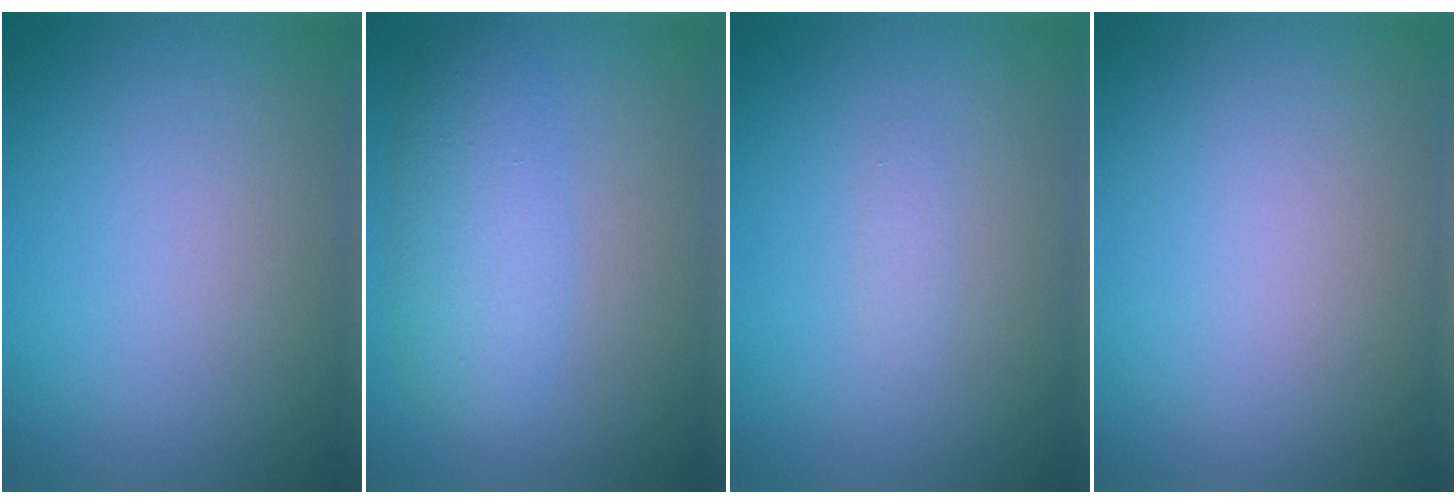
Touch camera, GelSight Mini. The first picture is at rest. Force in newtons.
{"total": 4.3, "press": 4.3, "slide": 0.1}
{"total": 0.7, "press": 0.7, "slide": 0.1}
{"total": 0.0}